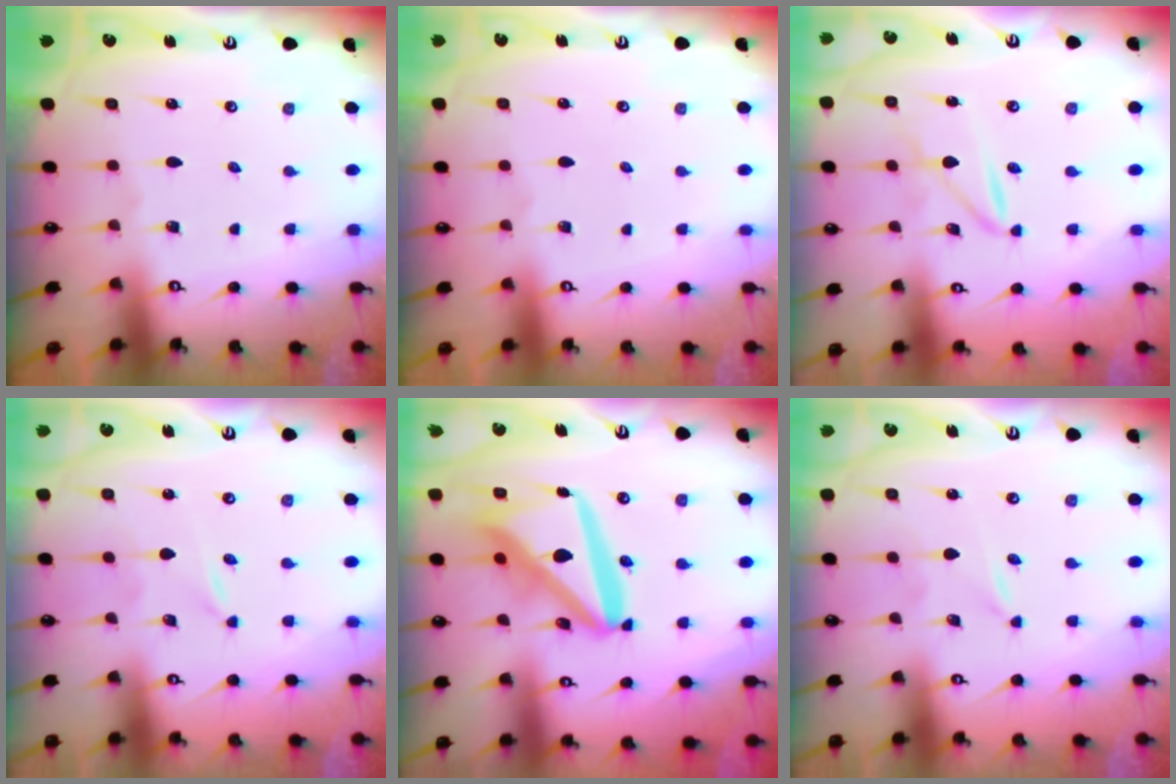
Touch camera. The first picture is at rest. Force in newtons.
{"total": 0.0}
{"total": 3.0, "press": 3.0, "slide": 0.3}
{"total": 0.0}
{"total": 17.6, "press": 17.5, "slide": 2.2}
{"total": 0.0}